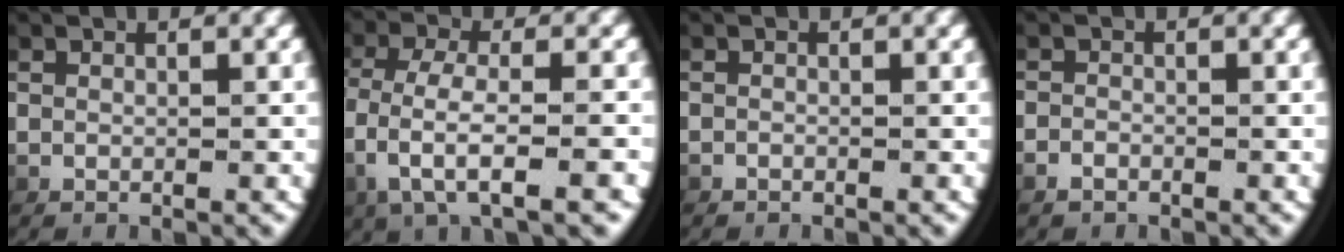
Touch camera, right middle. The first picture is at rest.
{"total": 5.2, "force": [-1.3, 1.9, 4.6], "torque": [-0.116, -0.018, -0.010]}
{"total": 0.6, "force": [-0.4, -0.4, -0.2], "torque": [-0.001, -0.005, -0.004]}
{"total": 1.0, "force": [-1.0, 0.3, 0.1], "torque": [-0.009, -0.004, -0.016]}